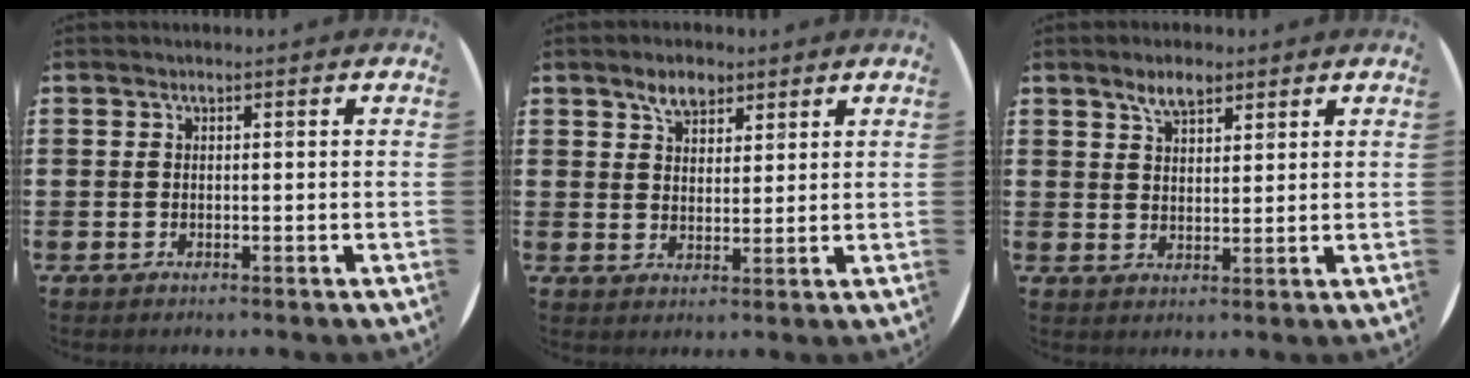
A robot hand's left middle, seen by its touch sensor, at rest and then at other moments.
{"total": 4.0, "force": [3.1, 2.1, 1.6], "torque": [-0.022, 0.001, 0.054]}
{"total": 4.1, "force": [3.1, 1.8, 2.1], "torque": [-0.038, 0.004, 0.054]}